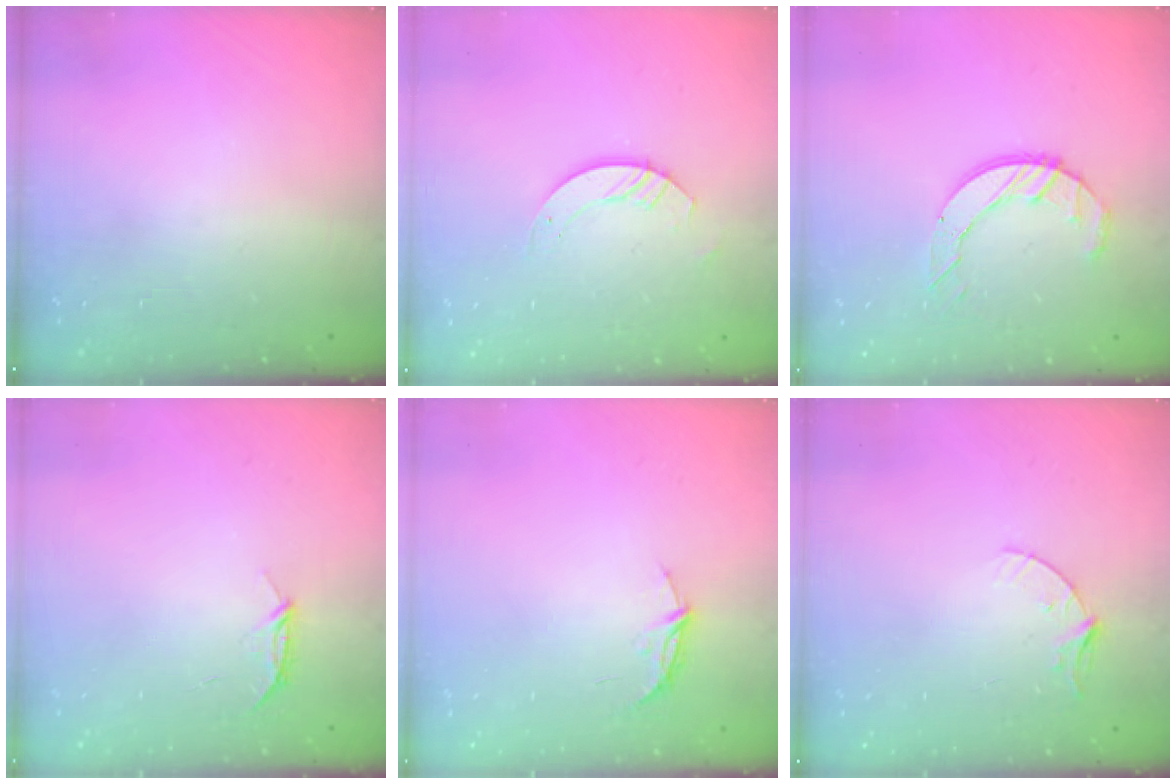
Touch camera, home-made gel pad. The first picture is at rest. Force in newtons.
{"total": 3.2, "press": 3.2, "slide": 0.2}
{"total": 8.6, "press": 8.5, "slide": 0.8}
{"total": 3.9, "press": 3.9, "slide": 0.5}
{"total": 4.9, "press": 4.9, "slide": 0.3}
{"total": 3.9, "press": 3.9, "slide": 0.4}